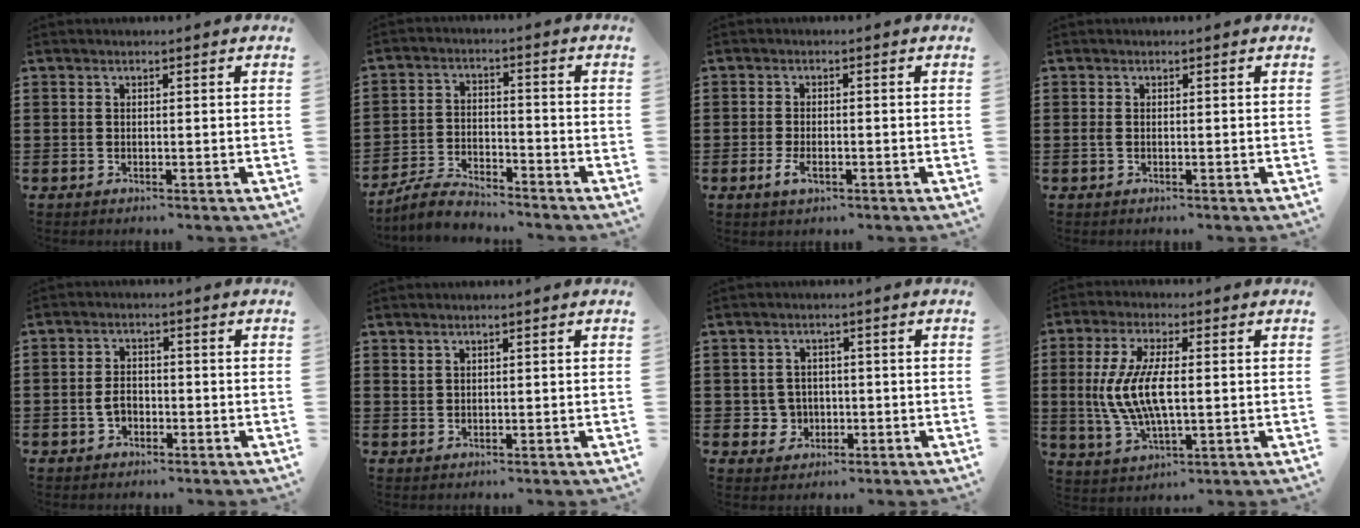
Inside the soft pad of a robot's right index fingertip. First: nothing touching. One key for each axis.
{"total": 5.0, "fx": -4.7, "fy": 1.0, "fz": 1.2, "tx": -0.036, "ty": 0.005, "tz": -0.095}
{"total": 2.3, "fx": -0.9, "fy": 1.0, "fz": 1.9, "tx": -0.041, "ty": -0.004, "tz": -0.019}
{"total": 0.6, "fx": -0.2, "fy": 0.1, "fz": 0.5, "tx": -0.019, "ty": -0.005, "tz": -0.005}
{"total": 2.4, "fx": -0.9, "fy": 1.5, "fz": 1.6, "tx": -0.032, "ty": 0.001, "tz": -0.018}
{"total": 1.0, "fx": 1.0, "fy": 0.3, "fz": 0.1, "tx": -0.005, "ty": -0.001, "tz": 0.020}
{"total": 3.3, "fx": -0.5, "fy": 3.2, "fz": 0.7, "tx": -0.026, "ty": 0.007, "tz": -0.012}
{"total": 9.4, "fx": -0.1, "fy": 3.4, "fz": 8.7, "tx": -0.199, "ty": -0.008, "tz": -0.011}